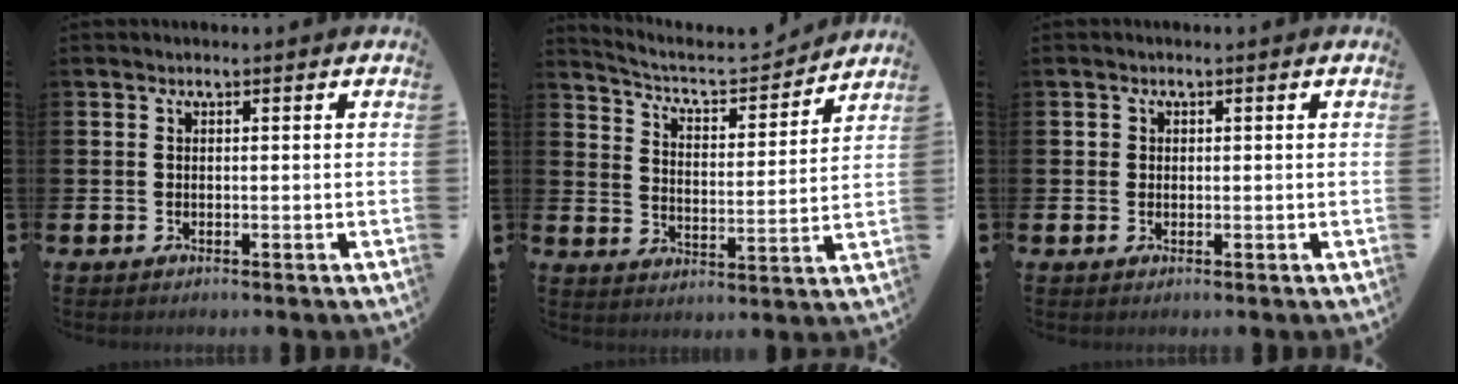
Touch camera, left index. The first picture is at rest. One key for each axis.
{"total": 5.8, "fx": 5.4, "fy": 1.4, "fz": 1.6, "tx": -0.059, "ty": -0.042, "tz": 0.087}
{"total": 0.9, "fx": 0.2, "fy": 0.8, "fz": 0.1, "tx": 0.010, "ty": 0.003, "tz": 0.000}